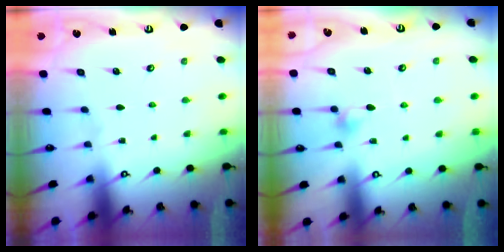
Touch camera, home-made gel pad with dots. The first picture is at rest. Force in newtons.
{"total": 6.2, "press": 6.1, "slide": 1.3}